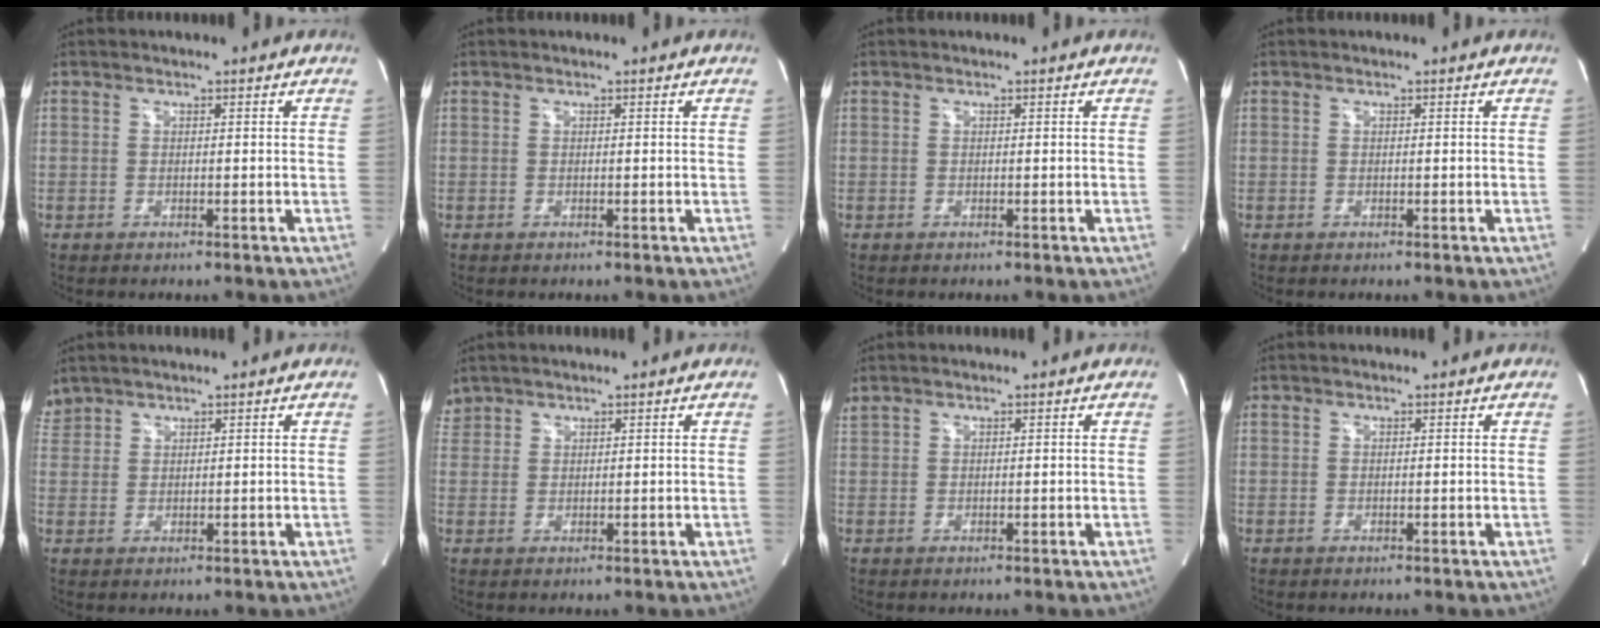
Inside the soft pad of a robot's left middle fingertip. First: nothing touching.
{"total": 0.0}
{"total": 0.0}
{"total": 0.0}
{"total": 2.7, "force": [2.5, 0.8, -0.1], "torque": [-0.005, 0.017, 0.054]}
{"total": 2.2, "force": [2.0, 0.9, -0.2], "torque": [0.002, 0.013, 0.041]}
{"total": 1.1, "force": [1.0, 0.1, 0.4], "torque": [-0.024, 0.019, 0.029]}
{"total": 0.0}